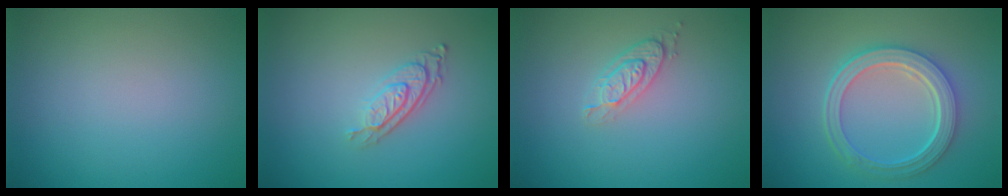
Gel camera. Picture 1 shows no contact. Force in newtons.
{"total": 2.9, "press": 2.1, "slide": 2.1}
{"total": 2.1, "press": 1.9, "slide": 0.9}
{"total": 5.6, "press": 4.3, "slide": 3.5}